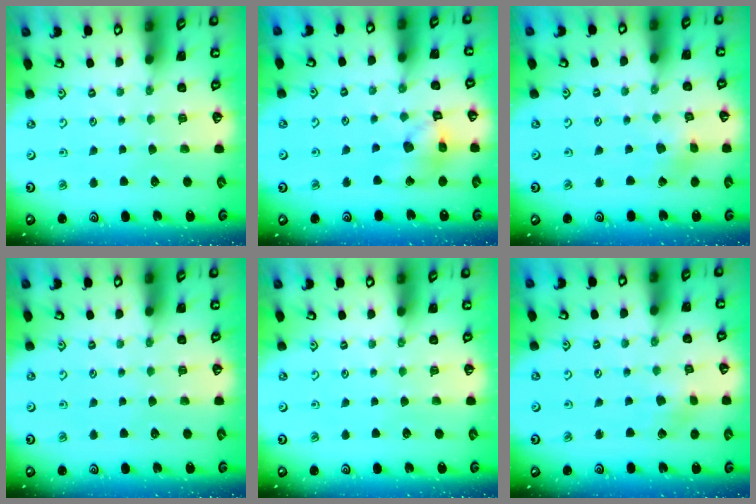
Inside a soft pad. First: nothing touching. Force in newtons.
{"total": 13.1, "press": 13.0, "slide": 2.0}
{"total": 2.1, "press": 2.1, "slide": 0.2}
{"total": 0.0}
{"total": 0.0}
{"total": 2.8, "press": 2.8, "slide": 0.4}